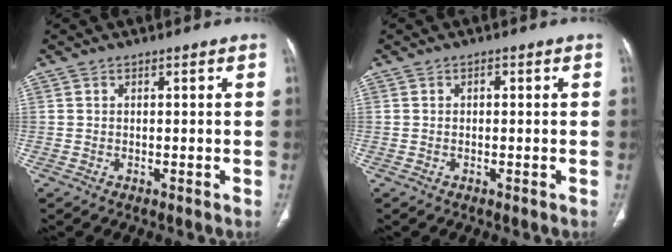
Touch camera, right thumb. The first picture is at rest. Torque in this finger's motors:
{"motor_torque": [-0.29, 0.63, 0.24, -0.30, -0.03]}